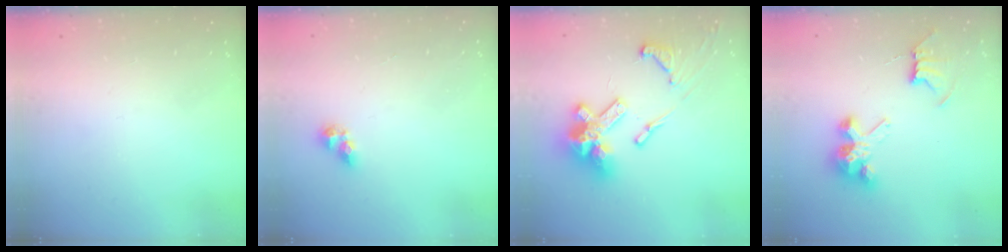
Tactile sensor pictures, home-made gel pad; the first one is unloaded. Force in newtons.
{"total": 6.7, "press": 6.7, "slide": 0.8}
{"total": 18.9, "press": 18.8, "slide": 1.2}
{"total": 8.1, "press": 8.1, "slide": 0.4}